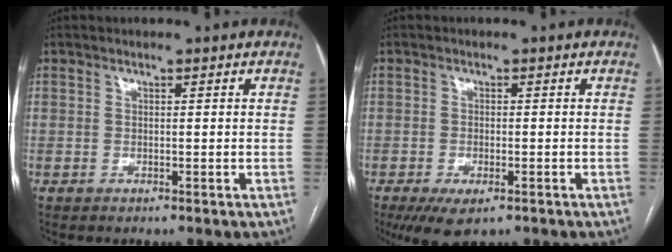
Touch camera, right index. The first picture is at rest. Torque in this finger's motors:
{"motor_torque": [0.79, -0.55, 0.32, 0.09]}